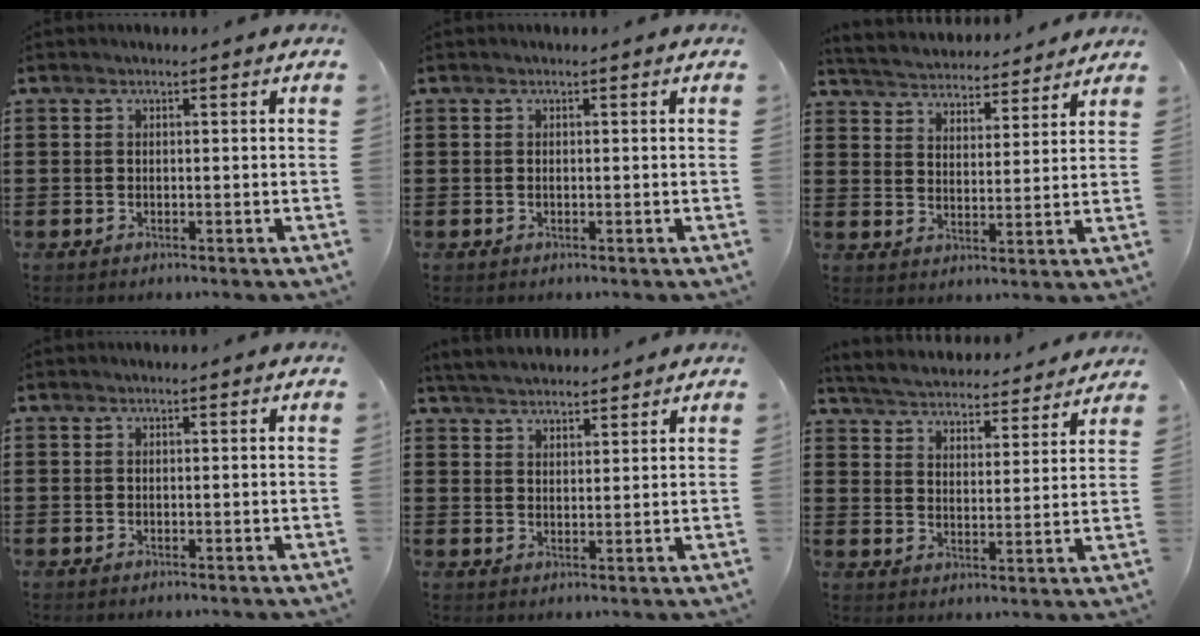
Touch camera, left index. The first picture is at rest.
{"total": 0.0}
{"total": 4.1, "force": [4.1, 0.2, -0.3], "torque": [-0.018, -0.030, 0.068]}
{"total": 0.0}
{"total": 4.0, "force": [3.9, 0.7, 0.5], "torque": [-0.023, -0.008, 0.073]}
{"total": 4.3, "force": [4.3, 0.0, 0.1], "torque": [-0.027, -0.034, 0.069]}